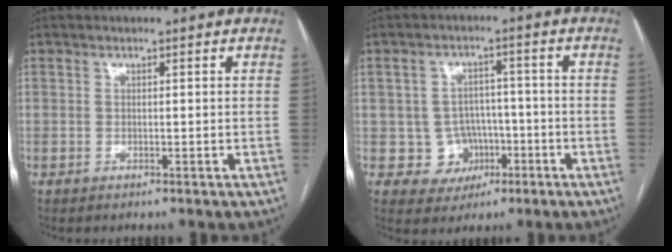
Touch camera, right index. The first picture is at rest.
{"total": 5.9, "force": [-1.6, 5.6, 0.6], "torque": [0.004, 0.015, -0.017]}